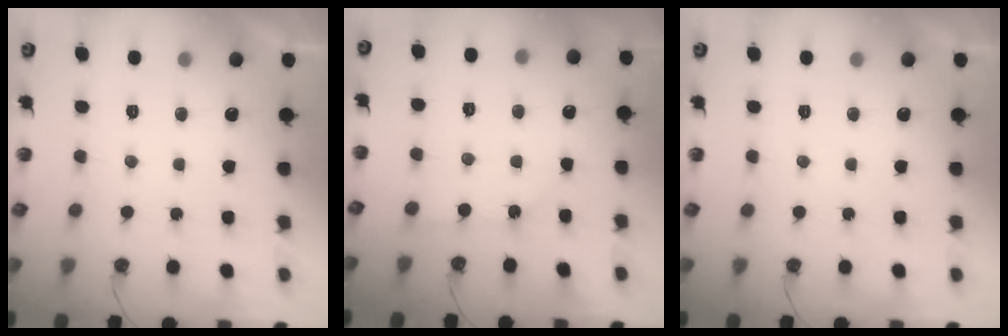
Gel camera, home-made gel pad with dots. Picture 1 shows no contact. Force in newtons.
{"total": 1.2, "press": 1.2, "slide": 0.2}
{"total": 0.0}